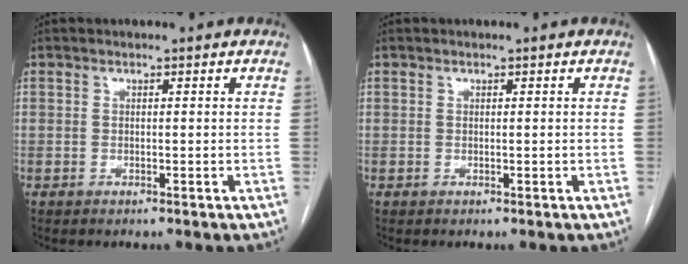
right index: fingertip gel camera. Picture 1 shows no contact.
{"total": 0.0}